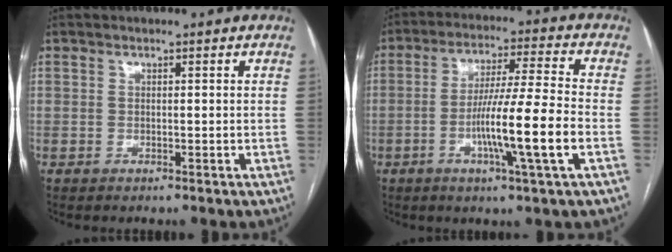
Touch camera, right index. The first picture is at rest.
{"total": 12.6, "force": [-3.5, -1.0, 12.0], "torque": [-0.215, -0.007, -0.067]}